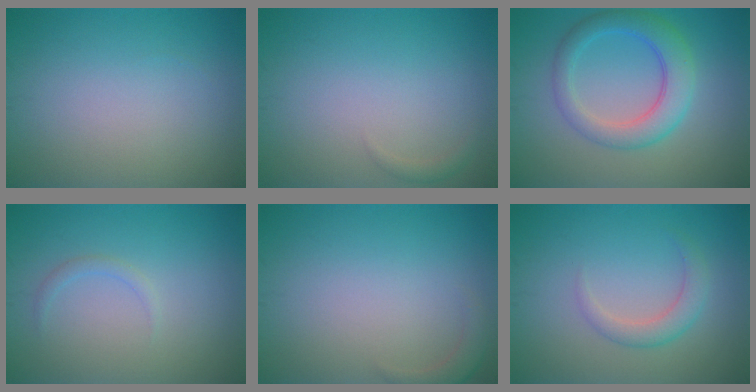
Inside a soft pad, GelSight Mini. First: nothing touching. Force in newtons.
{"total": 0.7, "press": 0.7, "slide": 0.1}
{"total": 4.8, "press": 4.8, "slide": 0.2}
{"total": 0.9, "press": 0.9, "slide": 0.1}
{"total": 1.6, "press": 1.6, "slide": 0.3}
{"total": 2.2, "press": 2.2, "slide": 0.2}